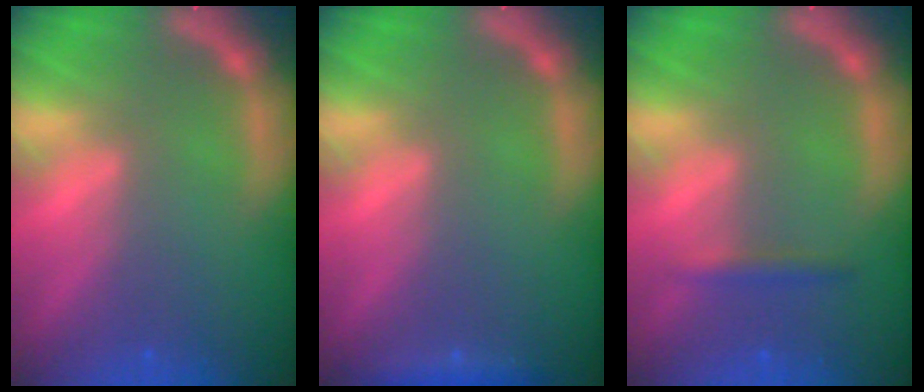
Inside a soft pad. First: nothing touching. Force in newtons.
{"total": 1.4}
{"total": 1.4}